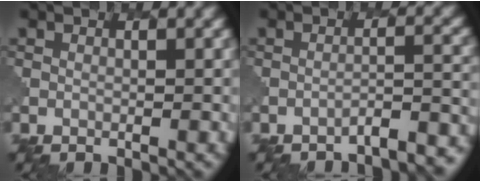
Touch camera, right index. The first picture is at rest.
{"total": 4.7, "force": [-4.2, 0.9, 2.1], "torque": [-0.023, 0.006, -0.054]}